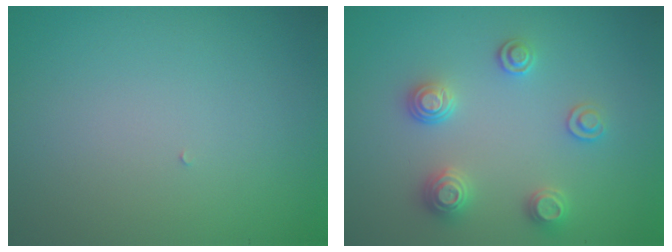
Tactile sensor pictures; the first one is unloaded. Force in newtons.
{"total": 2.6, "press": 2.6, "slide": 0.2}